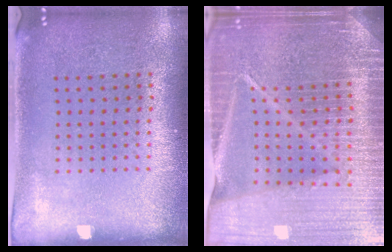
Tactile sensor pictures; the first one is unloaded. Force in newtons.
{"total": 6.6, "press": 5.7, "slide": 3.4}